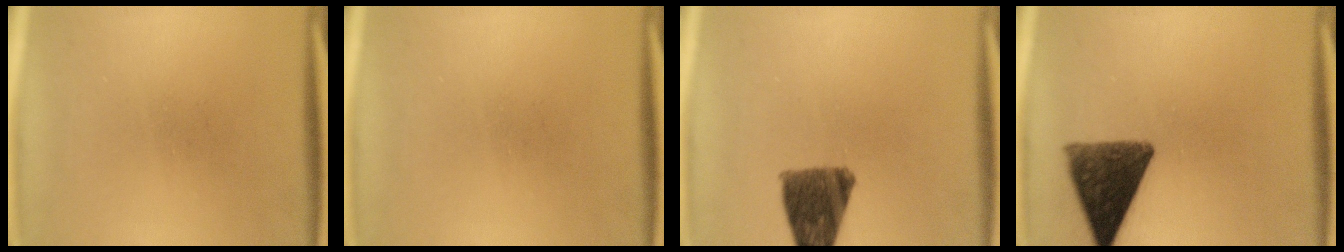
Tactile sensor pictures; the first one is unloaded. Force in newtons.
{"total": 0.0}
{"total": 10.0}
{"total": 11.2}